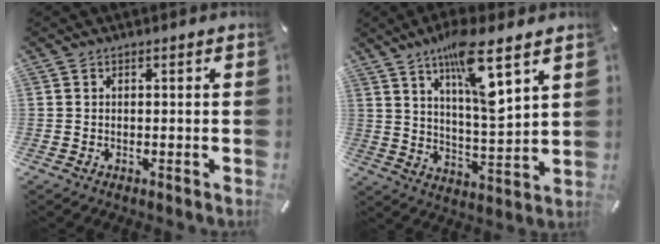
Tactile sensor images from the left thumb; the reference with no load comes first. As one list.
[{"total": 13.8, "force": [8.6, 2.9, 10.4], "torque": [-0.182, -0.045, 0.142]}]